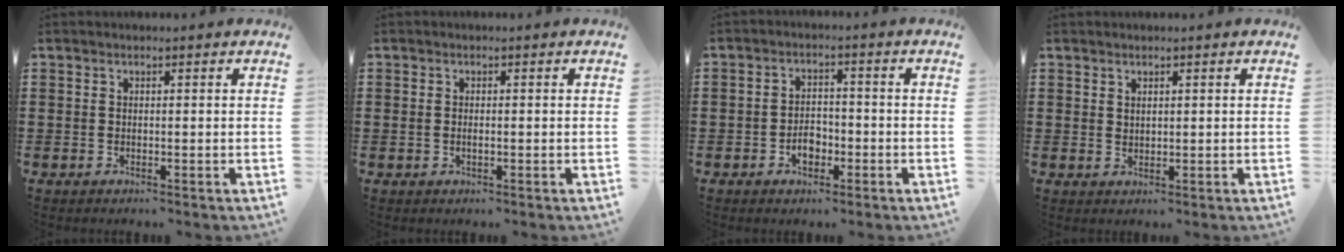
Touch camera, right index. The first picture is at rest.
{"total": 0.8, "force": [-0.2, 0.3, 0.7], "torque": [-0.014, -0.002, -0.003]}
{"total": 3.5, "force": [-1.5, 2.3, 2.1], "torque": [-0.033, 0.002, -0.030]}
{"total": 1.1, "force": [1.0, 0.6, 0.2], "torque": [-0.005, 0.003, 0.019]}